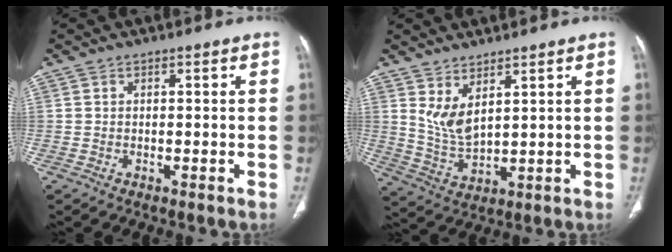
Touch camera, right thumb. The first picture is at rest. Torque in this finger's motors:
{"motor_torque": [1.28, 2.41, -0.23, -0.03, 0.19]}